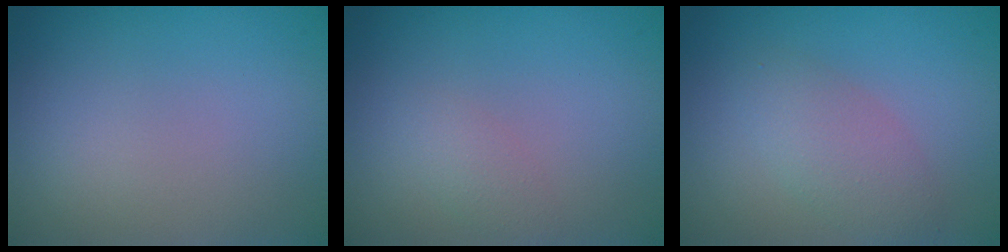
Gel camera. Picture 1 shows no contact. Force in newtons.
{"total": 1.1, "press": 1.1, "slide": 0.1}
{"total": 2.9, "press": 2.9, "slide": 0.2}